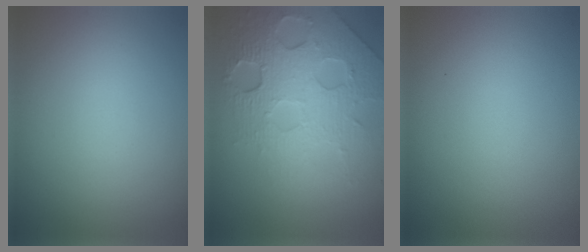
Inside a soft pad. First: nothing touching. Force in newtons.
{"total": 7.8, "press": 5.3, "slide": 5.7}
{"total": 0.0}